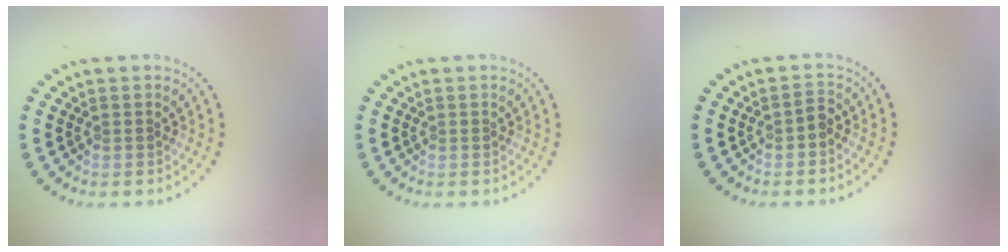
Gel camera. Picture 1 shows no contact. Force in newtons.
{"total": 0.0}
{"total": 1.0, "press": 0.9, "slide": 0.4}